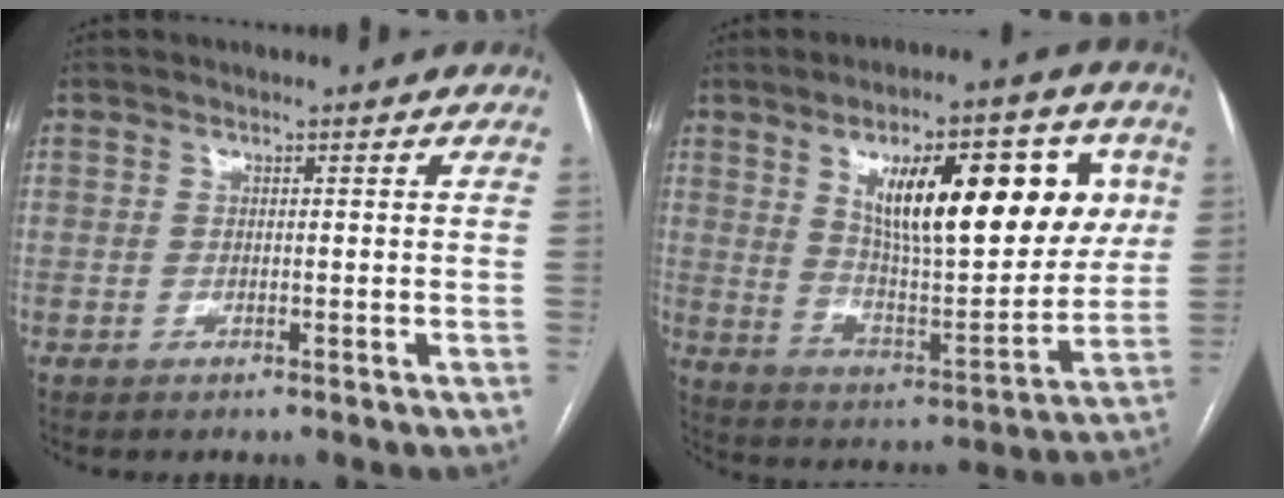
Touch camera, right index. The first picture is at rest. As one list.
[{"total": 21.4, "force": [7.3, 7.0, 18.9], "torque": [-0.285, 0.016, 0.119]}]